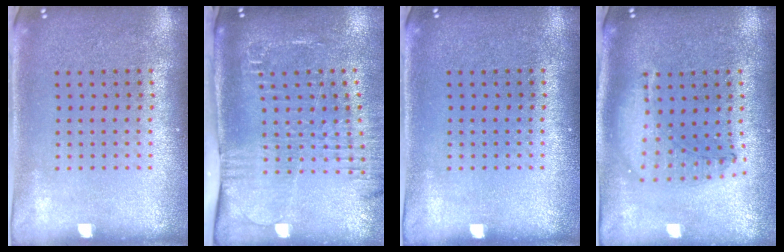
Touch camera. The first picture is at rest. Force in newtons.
{"total": 2.6, "press": 2.0, "slide": 1.6}
{"total": 0.0}
{"total": 1.2, "press": 1.1, "slide": 0.3}